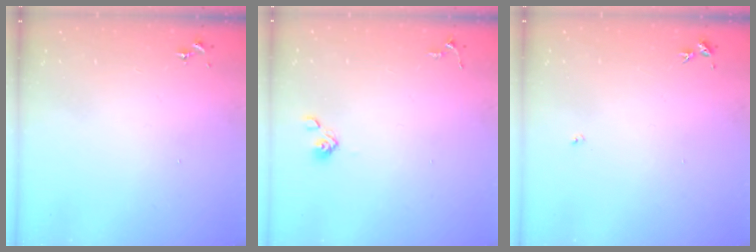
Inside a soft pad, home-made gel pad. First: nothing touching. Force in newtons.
{"total": 3.9, "press": 3.6, "slide": 1.5}
{"total": 3.0, "press": 3.0, "slide": 0.4}